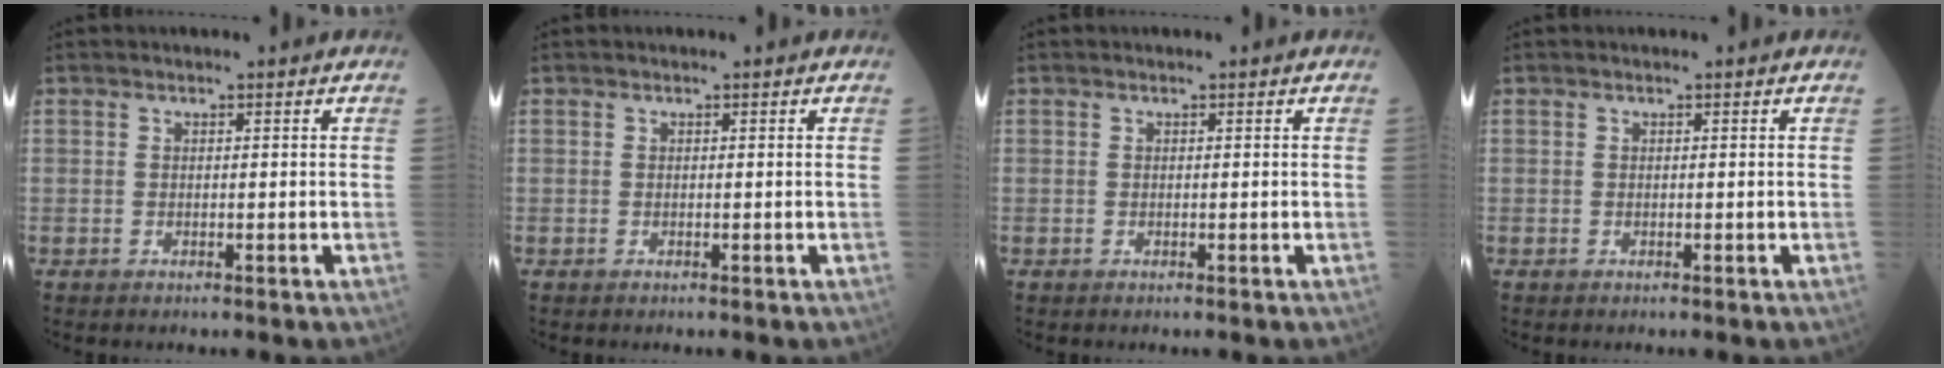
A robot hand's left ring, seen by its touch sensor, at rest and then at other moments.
{"total": 0.0}
{"total": 0.0}
{"total": 0.0}